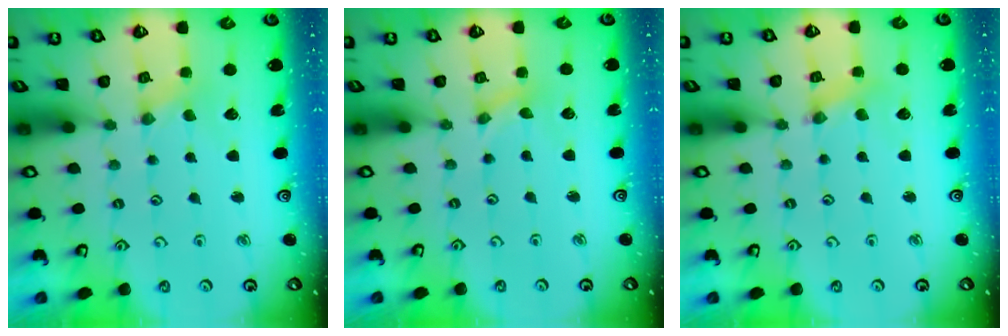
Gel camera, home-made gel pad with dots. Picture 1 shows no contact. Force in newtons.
{"total": 0.0}
{"total": 1.5, "press": 1.5, "slide": 0.1}